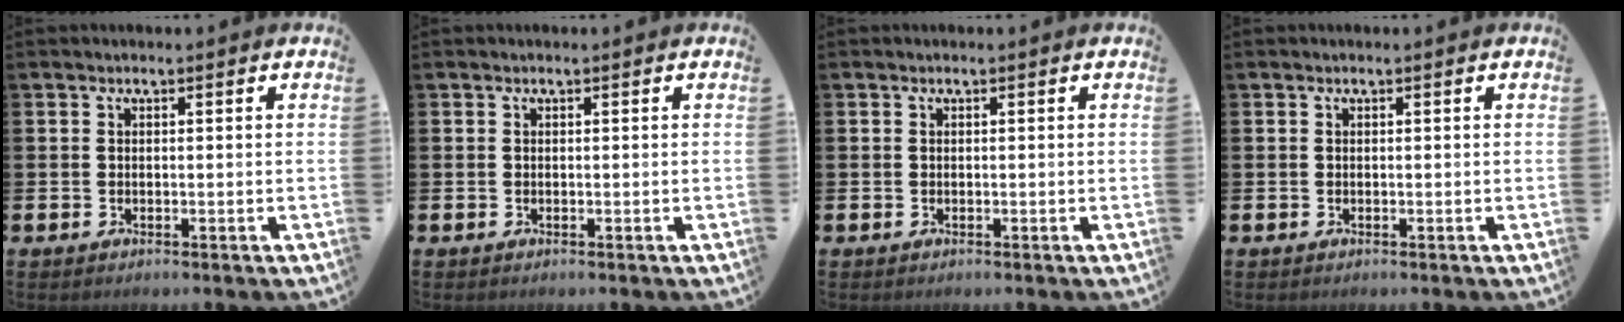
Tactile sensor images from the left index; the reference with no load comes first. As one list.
[{"total": 0.0}, {"total": 0.0}, {"total": 0.0}]